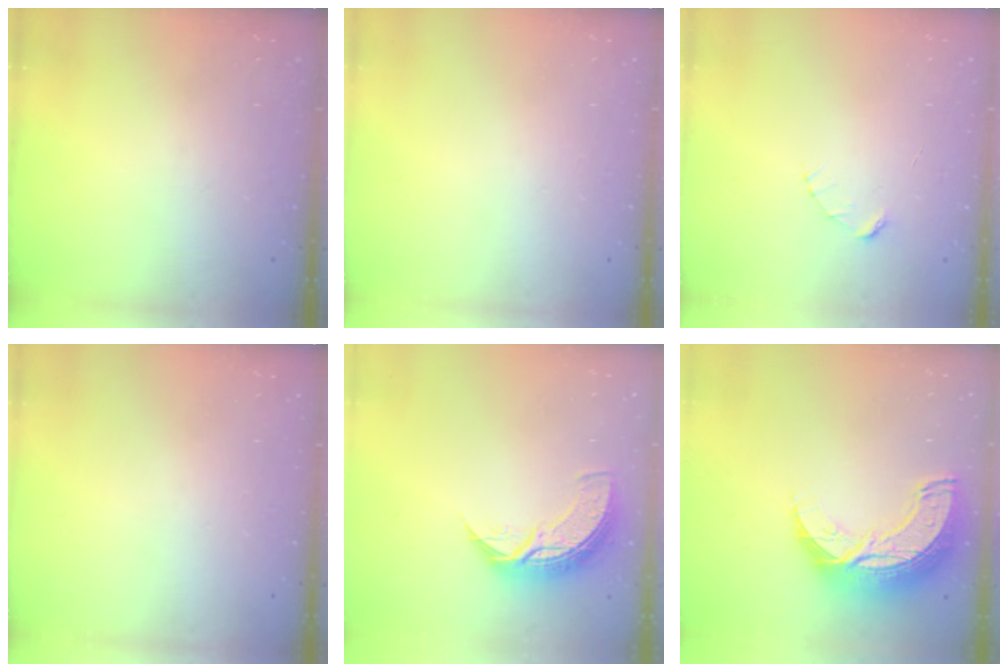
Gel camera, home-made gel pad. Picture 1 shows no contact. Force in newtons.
{"total": 0.0}
{"total": 2.7, "press": 2.7, "slide": 0.3}
{"total": 0.0}
{"total": 9.0, "press": 9.0, "slide": 0.6}
{"total": 15.0, "press": 14.9, "slide": 1.0}